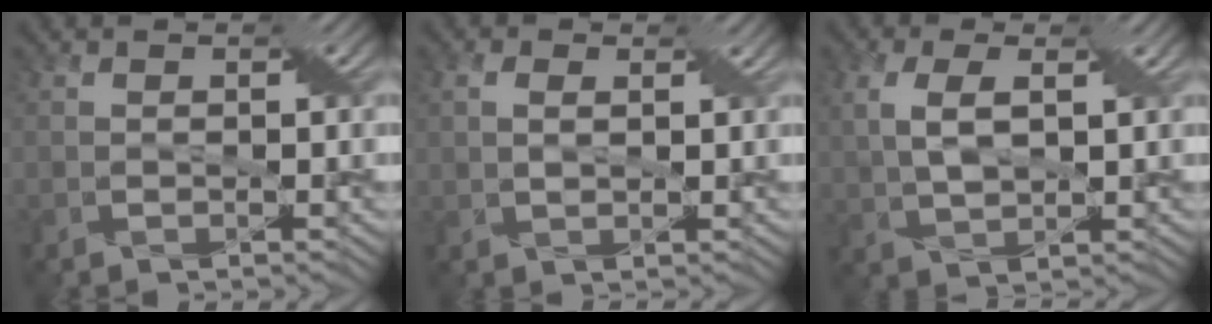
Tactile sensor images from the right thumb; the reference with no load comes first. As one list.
[{"total": 3.3, "force": [1.2, 2.0, 2.3], "torque": [-0.048, 0.001, 0.018]}, {"total": 5.8, "force": [1.5, 3.0, 4.7], "torque": [-0.118, 0.005, 0.032]}]